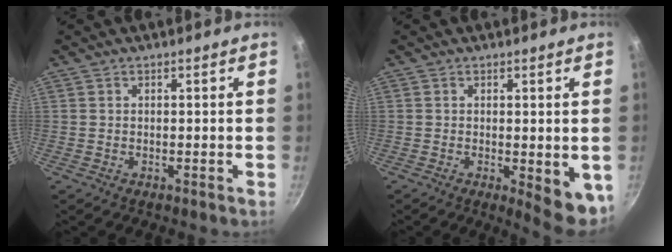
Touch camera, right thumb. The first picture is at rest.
{"total": 7.1, "force": [-1.1, 2.4, 6.6], "torque": [-0.067, -0.005, -0.007]}